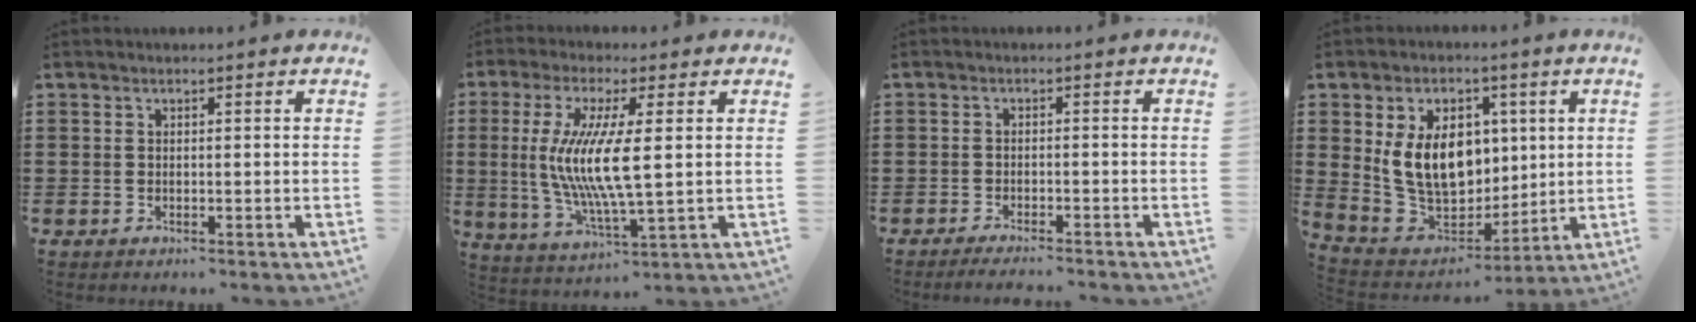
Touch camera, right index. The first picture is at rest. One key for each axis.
{"total": 9.8, "fx": 1.2, "fy": 1.7, "fz": 9.5, "tx": -0.208, "ty": -0.014, "tz": 0.013}
{"total": 1.7, "fx": -1.7, "fy": -0.1, "fz": 0.5, "tx": -0.008, "ty": 0.001, "tz": -0.033}
{"total": 12.8, "fx": 2.2, "fy": 9.3, "fz": 8.6, "tx": -0.194, "ty": 0.006, "tz": 0.039}